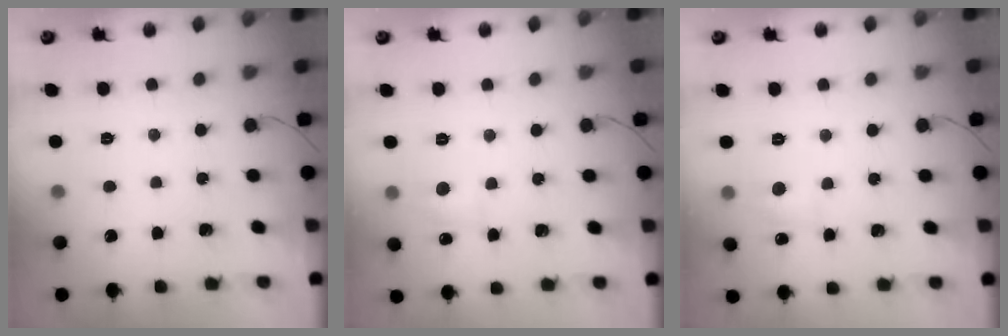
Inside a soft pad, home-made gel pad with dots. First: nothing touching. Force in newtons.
{"total": 6.8, "press": 6.6, "slide": 1.7}
{"total": 6.8, "press": 6.6, "slide": 1.7}